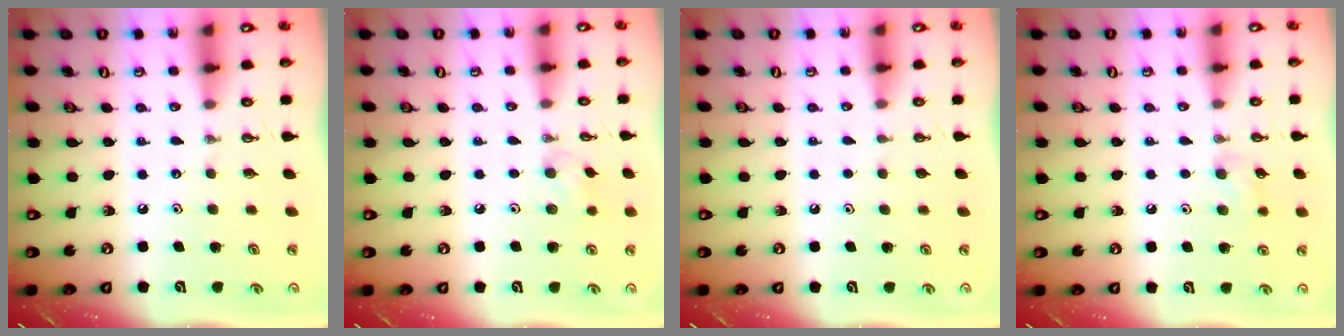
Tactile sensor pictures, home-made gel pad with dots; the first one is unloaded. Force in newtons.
{"total": 6.0, "press": 5.7, "slide": 1.9}
{"total": 0.0}
{"total": 7.6, "press": 7.3, "slide": 2.3}